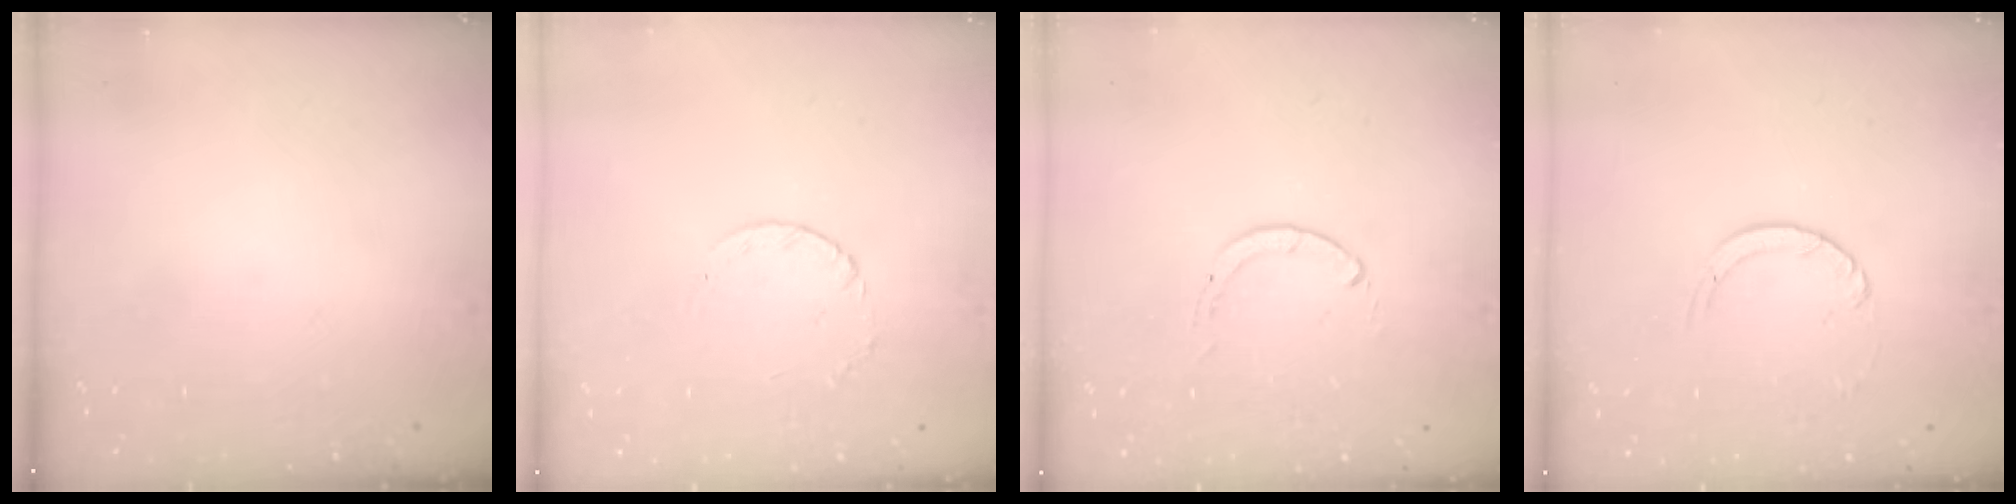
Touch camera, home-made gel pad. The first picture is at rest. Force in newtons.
{"total": 2.4, "press": 2.4, "slide": 0.3}
{"total": 0.0}
{"total": 2.4, "press": 2.4, "slide": 0.2}